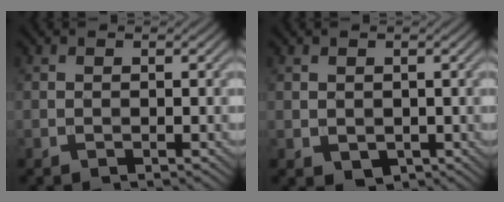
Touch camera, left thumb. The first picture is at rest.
{"total": 1.6, "force": [0.3, 1.4, 0.7], "torque": [-0.023, -0.009, 0.011]}